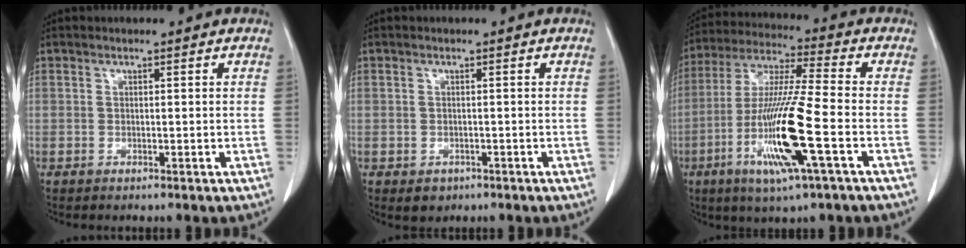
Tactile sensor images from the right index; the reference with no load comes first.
{"total": 2.0, "force": [-1.0, 1.6, 0.5], "torque": [-0.003, 0.003, -0.007]}
{"total": 15.8, "force": [-5.2, 0.1, 14.9], "torque": [-0.306, -0.019, -0.100]}